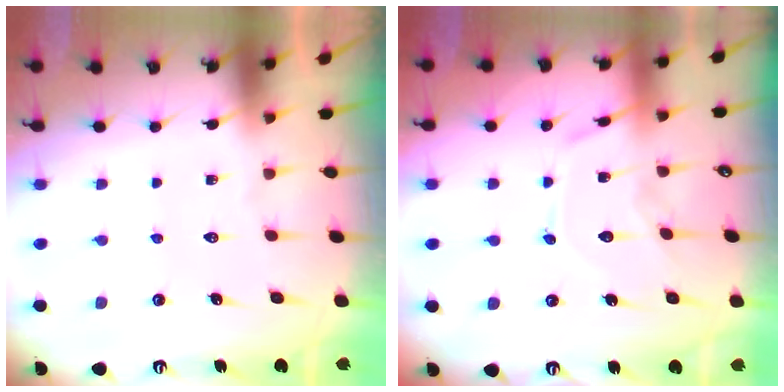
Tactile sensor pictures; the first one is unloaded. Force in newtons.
{"total": 10.8, "press": 10.8, "slide": 0.3}